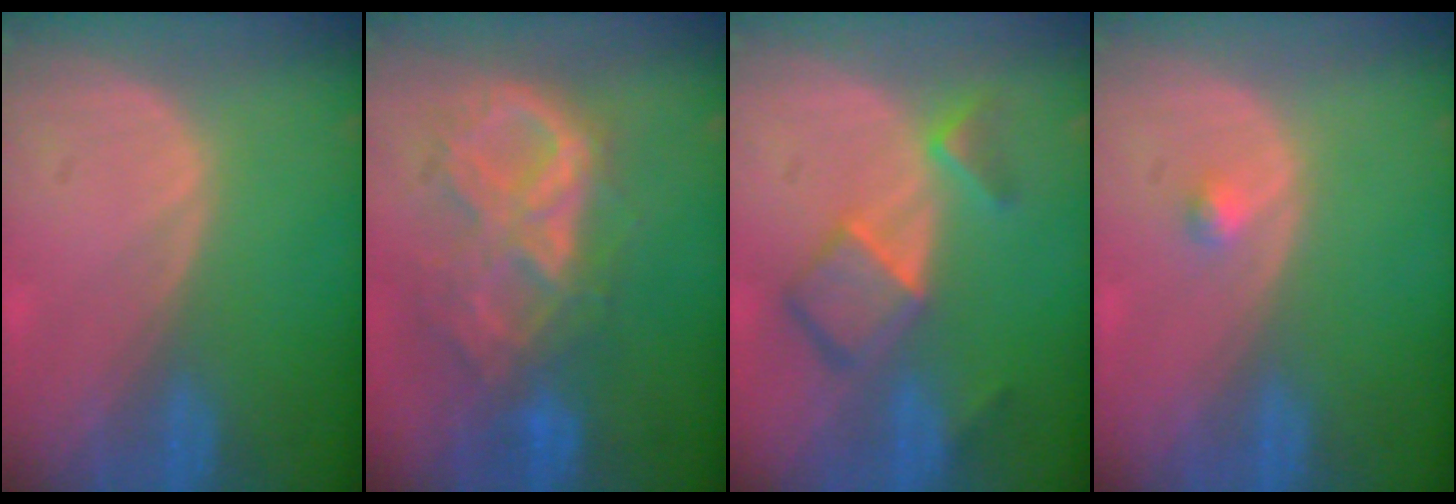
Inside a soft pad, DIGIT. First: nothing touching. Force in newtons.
{"total": 10.2, "press": 8.7, "slide": 5.3}
{"total": 7.2, "press": 6.2, "slide": 3.7}
{"total": 1.0, "press": 1.0, "slide": 0.1}